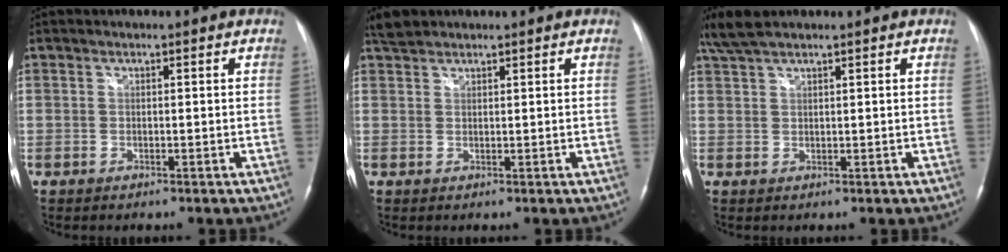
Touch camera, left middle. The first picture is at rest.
{"total": 2.3, "force": [2.2, 0.6, 0.4], "torque": [-0.016, 0.012, 0.043]}
{"total": 3.9, "force": [3.3, 0.4, 2.0], "torque": [-0.054, 0.020, 0.071]}